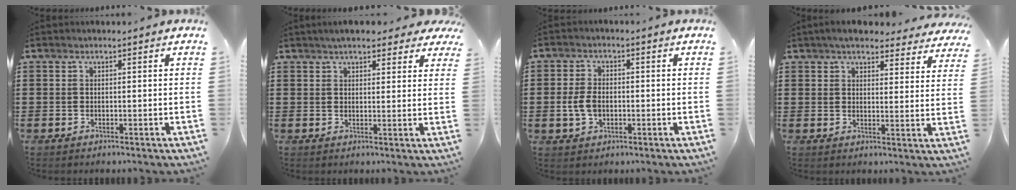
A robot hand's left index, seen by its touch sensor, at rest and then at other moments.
{"total": 4.4, "force": [3.8, 1.1, 1.9], "torque": [-0.040, -0.002, 0.068]}
{"total": 4.2, "force": [-0.6, 2.8, 3.1], "torque": [-0.081, -0.002, -0.017]}
{"total": 5.0, "force": [4.6, 1.0, 1.6], "torque": [-0.041, -0.014, 0.082]}